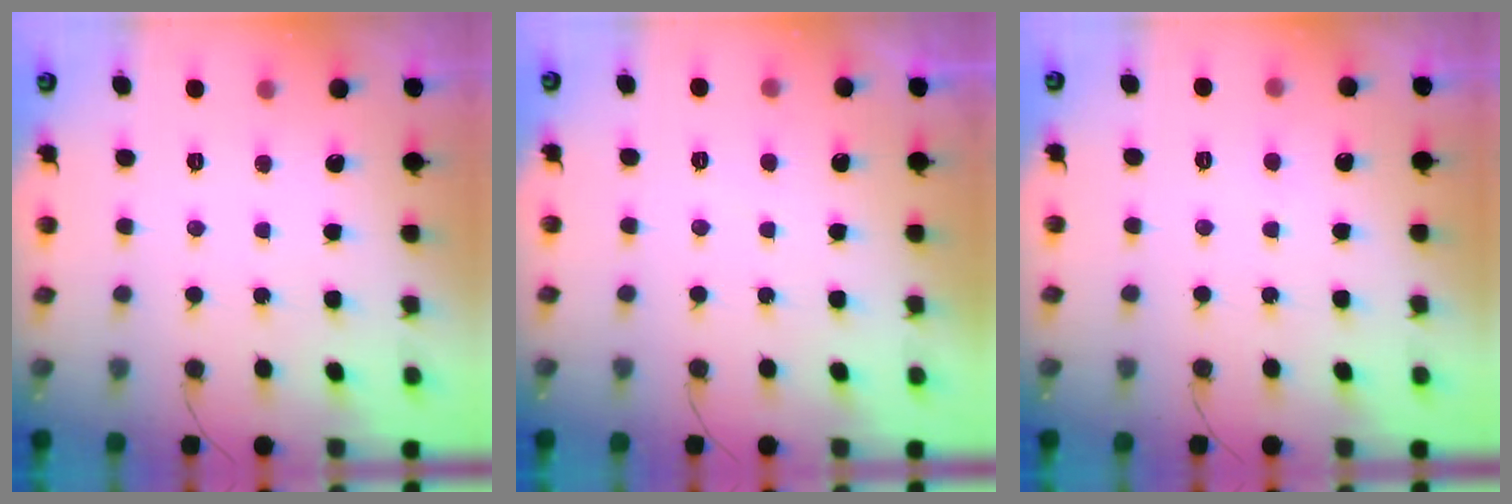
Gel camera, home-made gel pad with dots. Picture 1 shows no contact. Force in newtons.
{"total": 1.0, "press": 0.8, "slide": 0.7}
{"total": 2.0, "press": 2.0, "slide": 0.2}